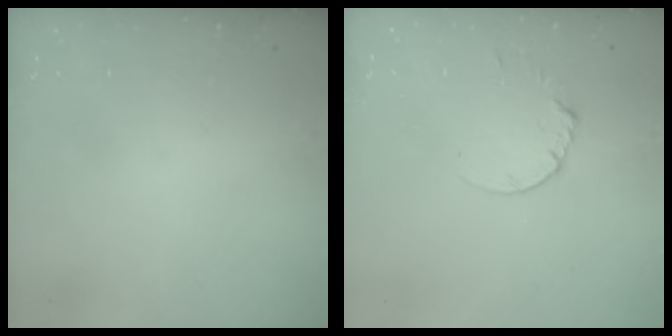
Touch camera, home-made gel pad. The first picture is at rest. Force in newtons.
{"total": 1.8, "press": 1.7, "slide": 0.2}